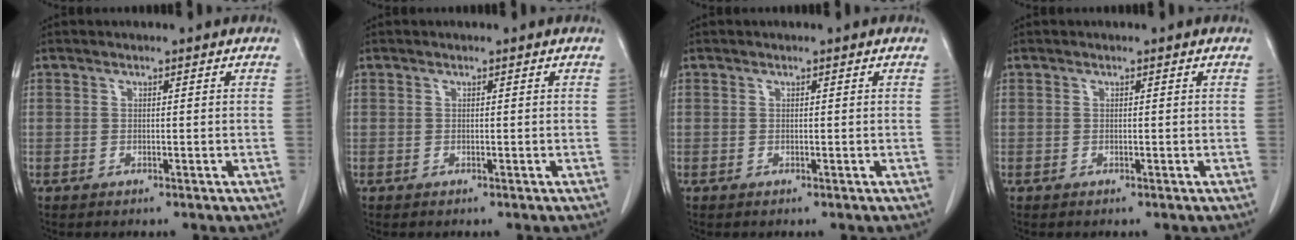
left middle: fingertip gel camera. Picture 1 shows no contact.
{"total": 0.0}
{"total": 0.0}
{"total": 0.0}